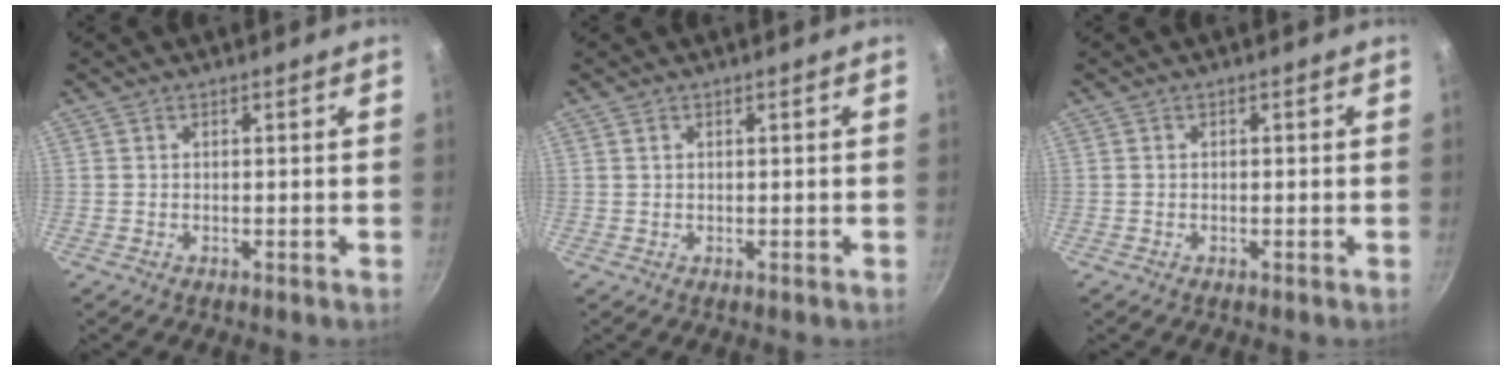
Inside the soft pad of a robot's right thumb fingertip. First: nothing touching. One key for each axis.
{"total": 0.7, "fx": 0.4, "fy": 0.4, "fz": 0.4, "tx": -0.007, "ty": 0.001, "tz": 0.009}
{"total": 0.0}